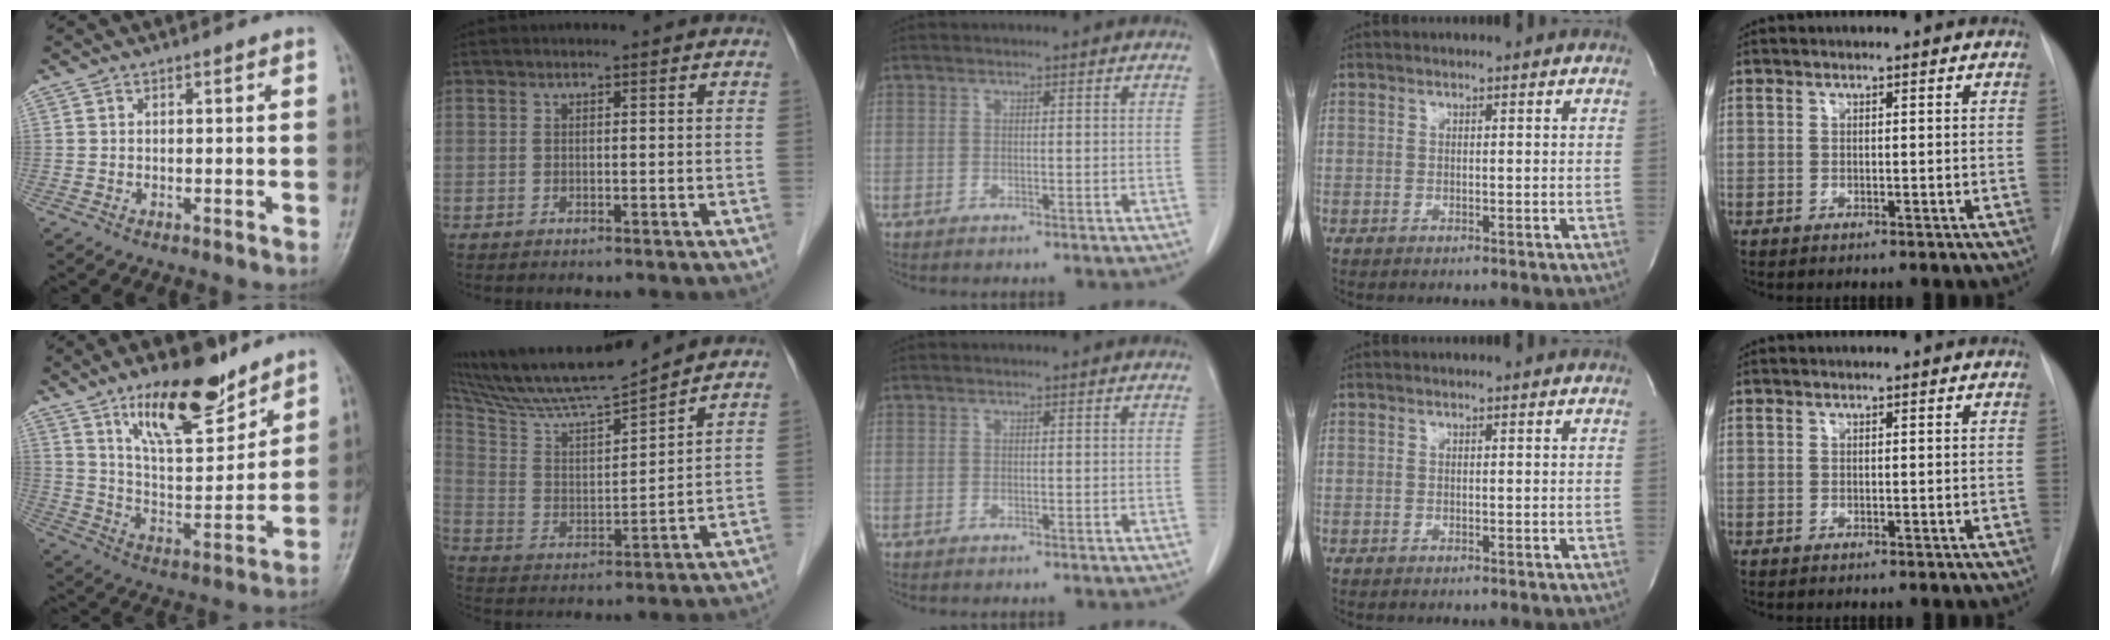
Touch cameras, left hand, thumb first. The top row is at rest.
{"thumb": {"total": 17.2, "force": [11.6, 6.3, 11.1], "torque": [-0.145, -0.072, 0.204]}, "index": {"total": 14.4, "force": [13.3, -0.7, 5.4], "torque": [-0.107, -0.002, 0.241]}}